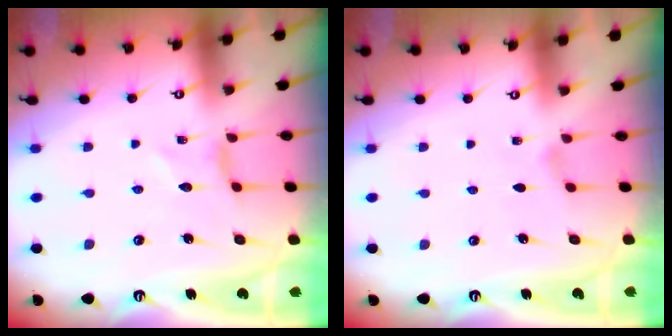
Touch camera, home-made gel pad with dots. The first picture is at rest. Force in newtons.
{"total": 1.7, "press": 1.7, "slide": 0.3}